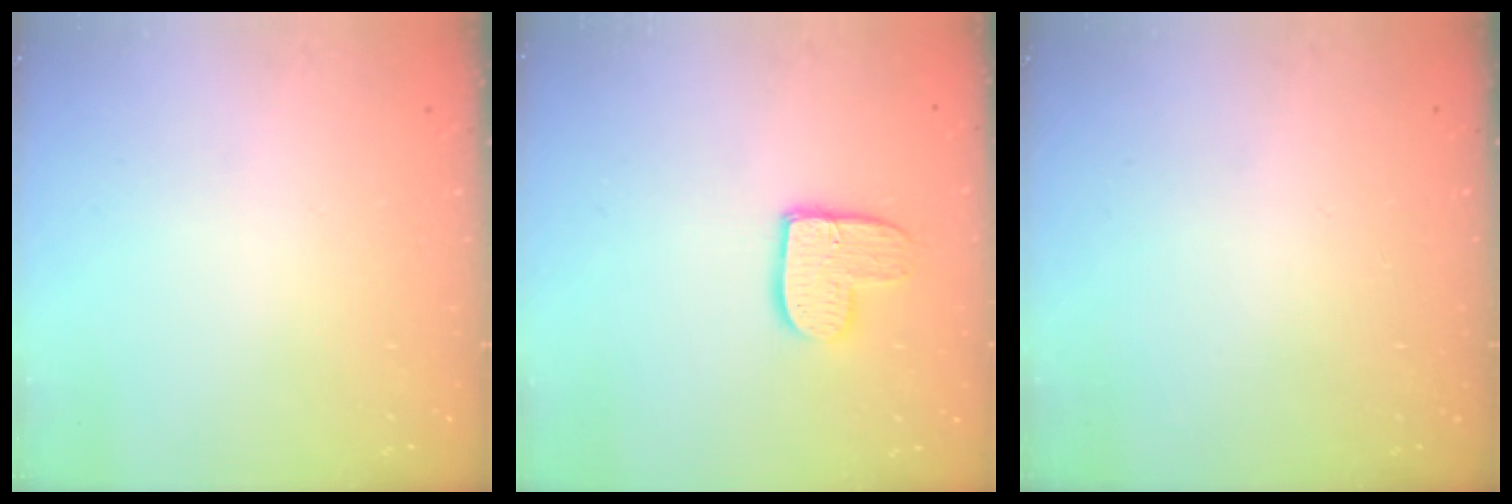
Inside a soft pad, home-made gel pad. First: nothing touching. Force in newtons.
{"total": 10.0, "press": 10.0, "slide": 0.5}
{"total": 0.0}